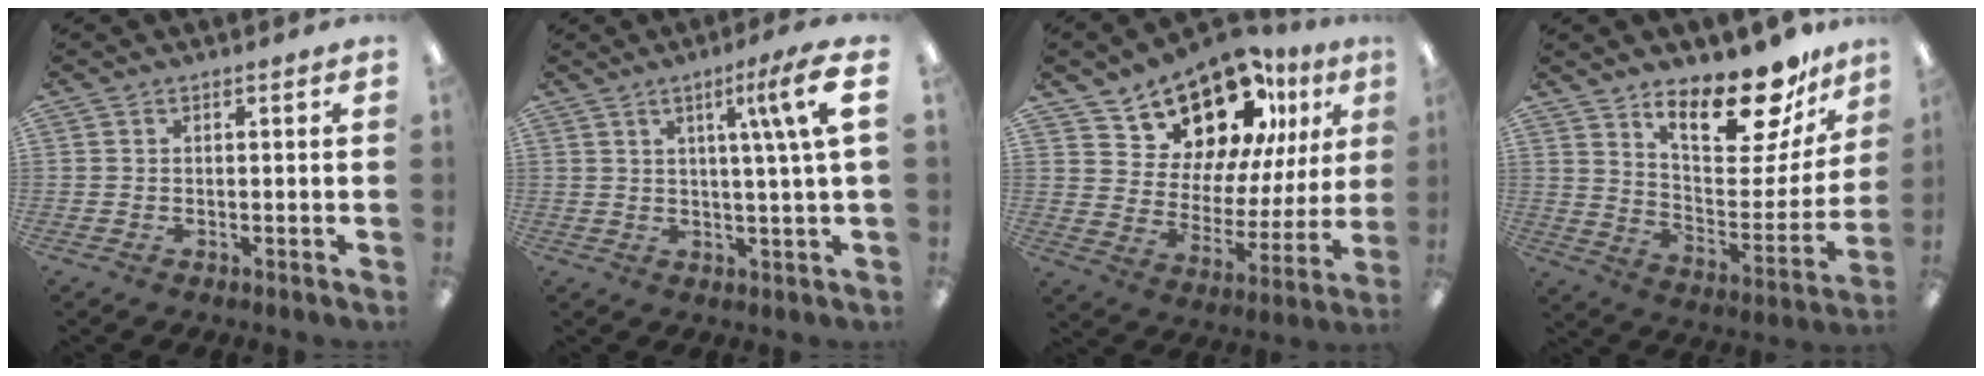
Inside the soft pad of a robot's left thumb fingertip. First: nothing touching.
{"total": 10.0, "force": [3.8, 0.4, 9.2], "torque": [-0.141, -0.008, 0.050]}
{"total": 18.5, "force": [14.7, 8.9, 6.8], "torque": [-0.127, -0.099, 0.264]}
{"total": 20.6, "force": [16.0, 6.4, 11.2], "torque": [-0.165, -0.115, 0.265]}